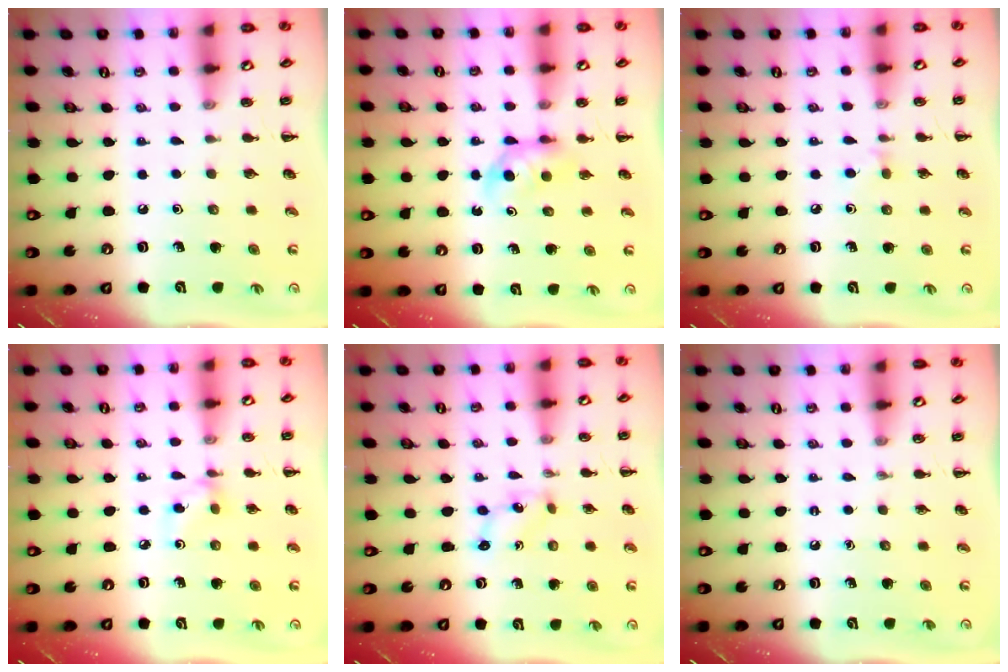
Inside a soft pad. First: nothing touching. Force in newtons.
{"total": 3.8, "press": 3.5, "slide": 1.4}
{"total": 3.6, "press": 3.3, "slide": 1.5}
{"total": 3.0, "press": 2.8, "slide": 1.2}
{"total": 1.3, "press": 1.2, "slide": 0.5}
{"total": 0.0}